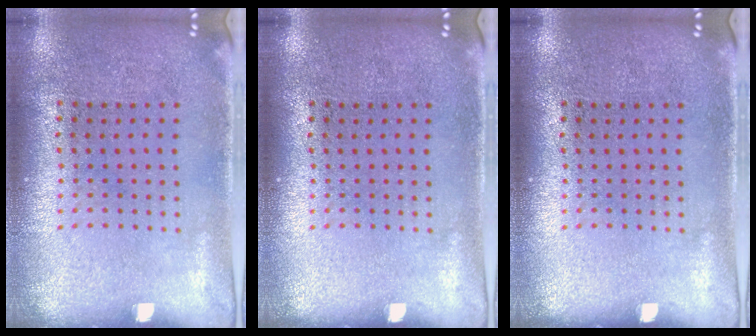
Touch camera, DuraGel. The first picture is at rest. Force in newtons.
{"total": 0.0}
{"total": 0.0}